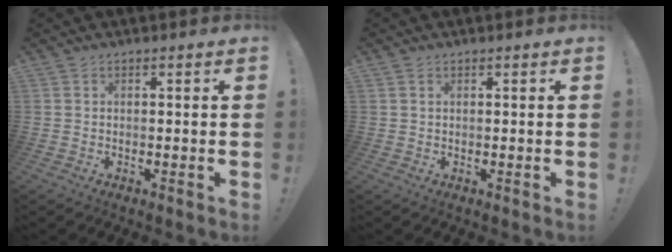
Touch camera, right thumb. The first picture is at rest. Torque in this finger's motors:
{"motor_torque": [-0.04, -0.11, -0.35, 0.34, 0.05]}